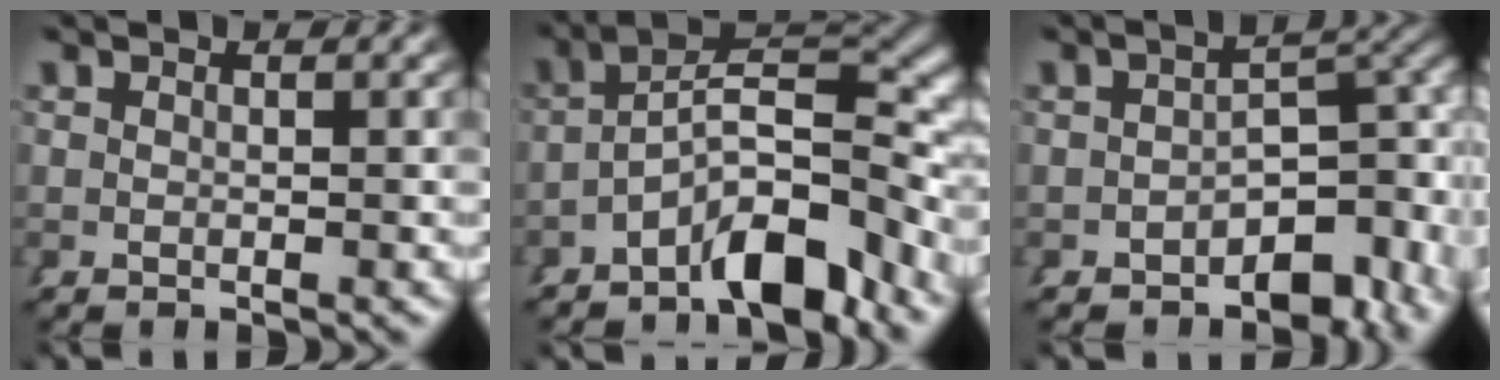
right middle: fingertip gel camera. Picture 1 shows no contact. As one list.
[{"total": 7.4, "force": [-2.5, 3.1, 6.2], "torque": [-0.091, -0.009, -0.036]}, {"total": 5.0, "force": [-1.8, 1.7, 4.3], "torque": [-0.034, -0.001, -0.023]}]